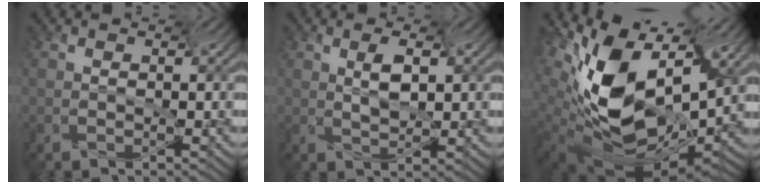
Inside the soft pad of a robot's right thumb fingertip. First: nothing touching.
{"total": 2.7, "force": [-1.3, 0.9, 2.2], "torque": [-0.052, 0.006, -0.014]}
{"total": 13.3, "force": [-0.9, 9.2, 9.6], "torque": [-0.215, -0.014, 0.016]}